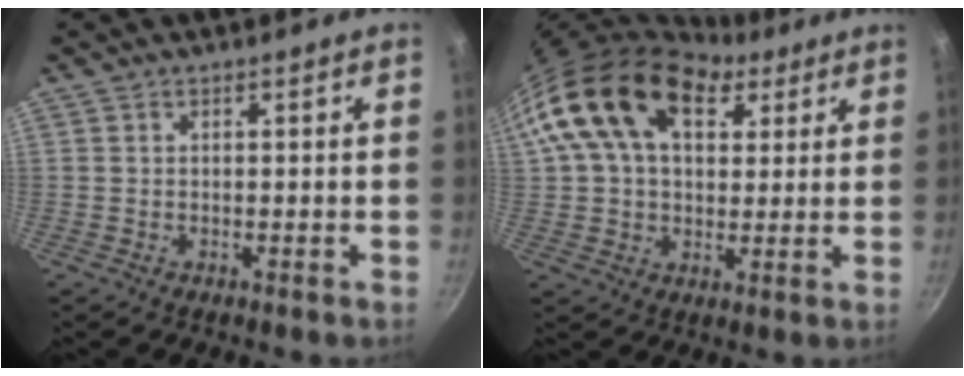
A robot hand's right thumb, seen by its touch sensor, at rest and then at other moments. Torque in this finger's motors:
{"motor_torque": [1.33, 3.67, 1.17, -0.90, 0.60]}